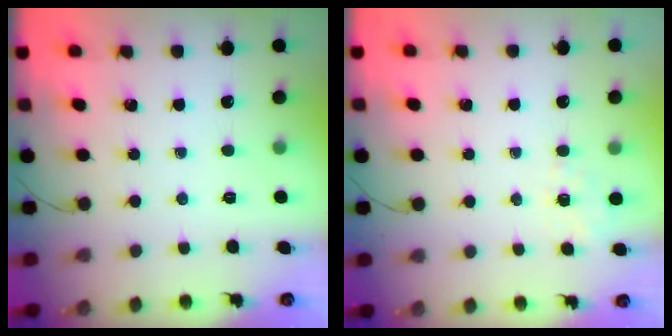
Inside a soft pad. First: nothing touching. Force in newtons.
{"total": 1.7, "press": 1.2, "slide": 1.3}